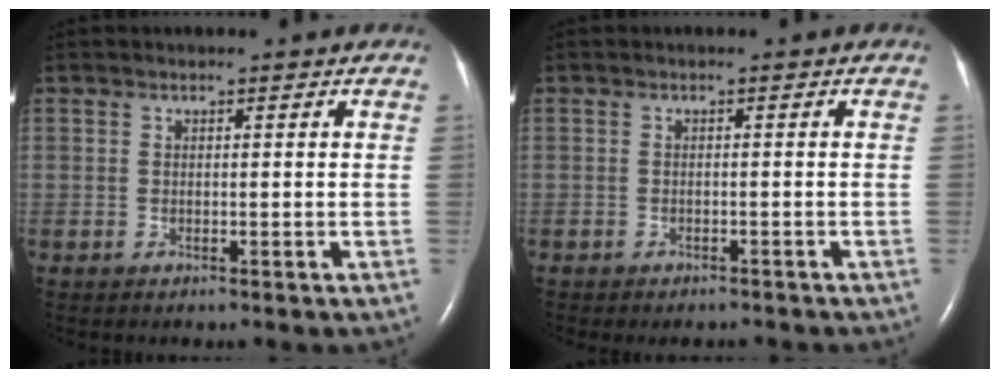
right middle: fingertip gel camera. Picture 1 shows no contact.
{"total": 3.2, "force": [-2.9, 1.1, 1.0], "torque": [-0.011, -0.003, -0.033]}